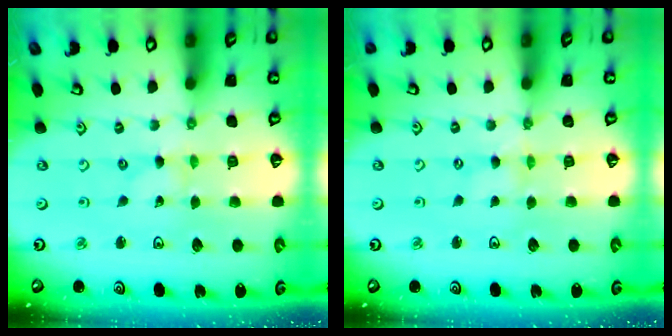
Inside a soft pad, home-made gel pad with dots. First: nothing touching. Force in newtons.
{"total": 0.0}